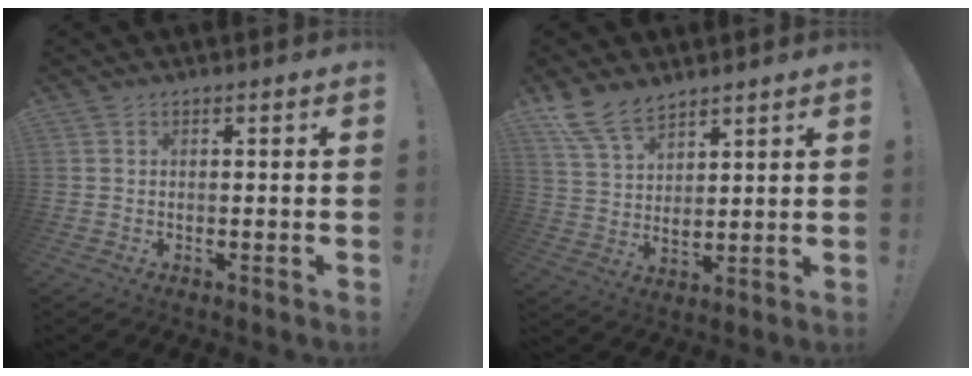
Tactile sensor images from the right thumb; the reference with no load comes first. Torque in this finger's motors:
{"motor_torque": [0.98, 1.05, 0.67, 0.45, 0.01]}